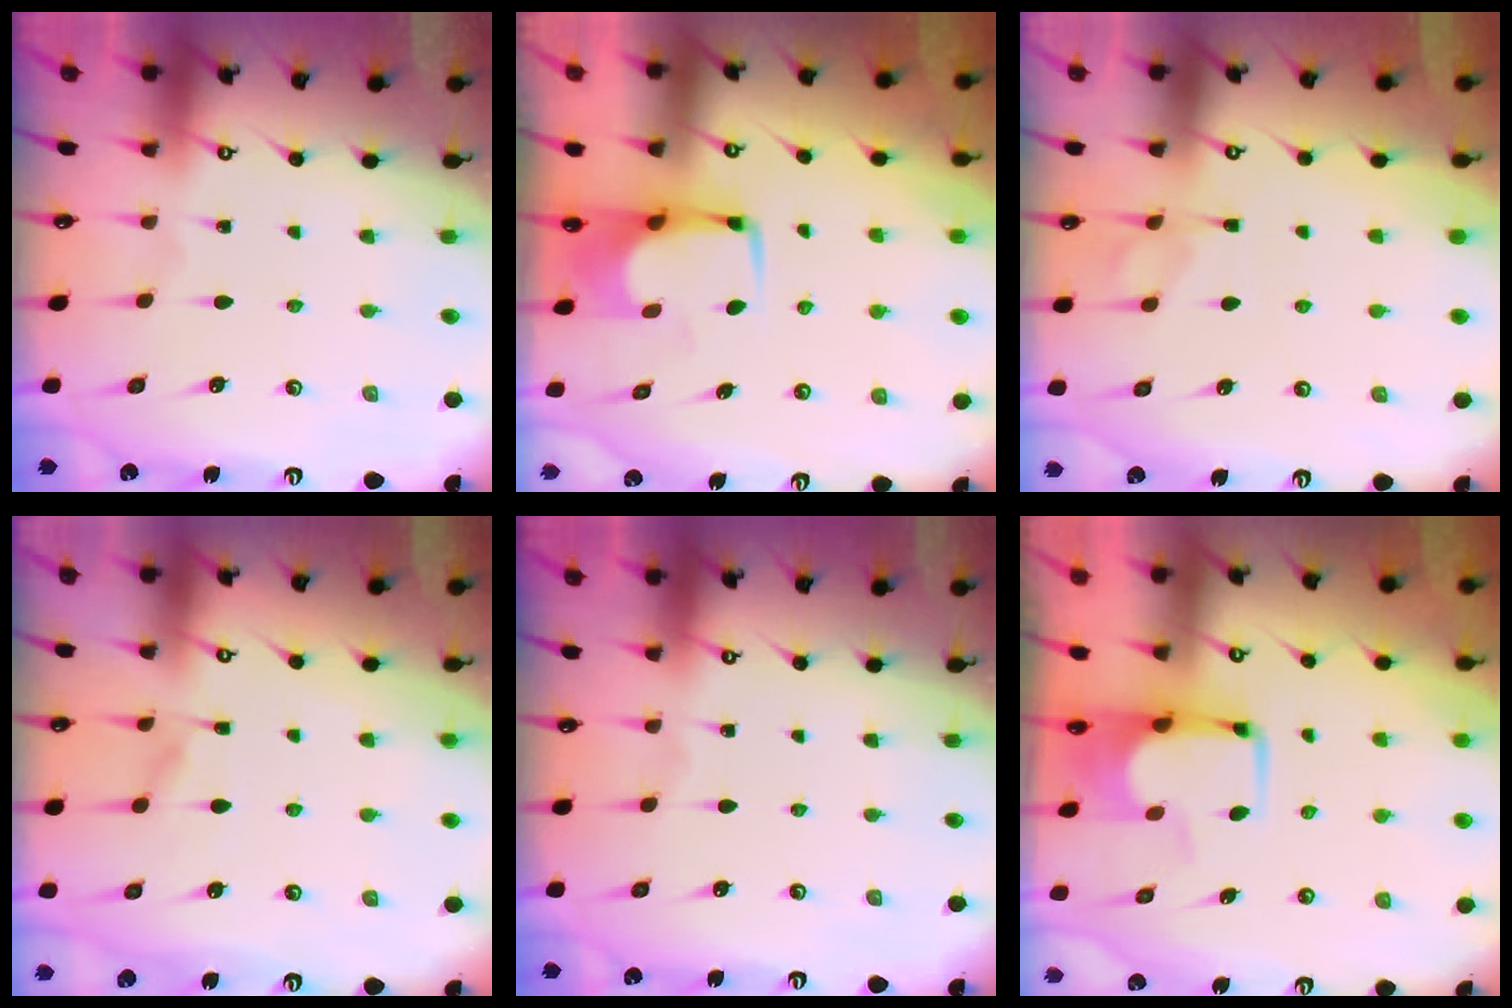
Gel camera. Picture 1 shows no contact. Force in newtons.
{"total": 0.8, "press": 0.7, "slide": 0.4}
{"total": 1.4, "press": 0.9, "slide": 1.0}
{"total": 6.0, "press": 6.0, "slide": 0.5}
{"total": 0.0}
{"total": 4.0, "press": 3.9, "slide": 0.4}